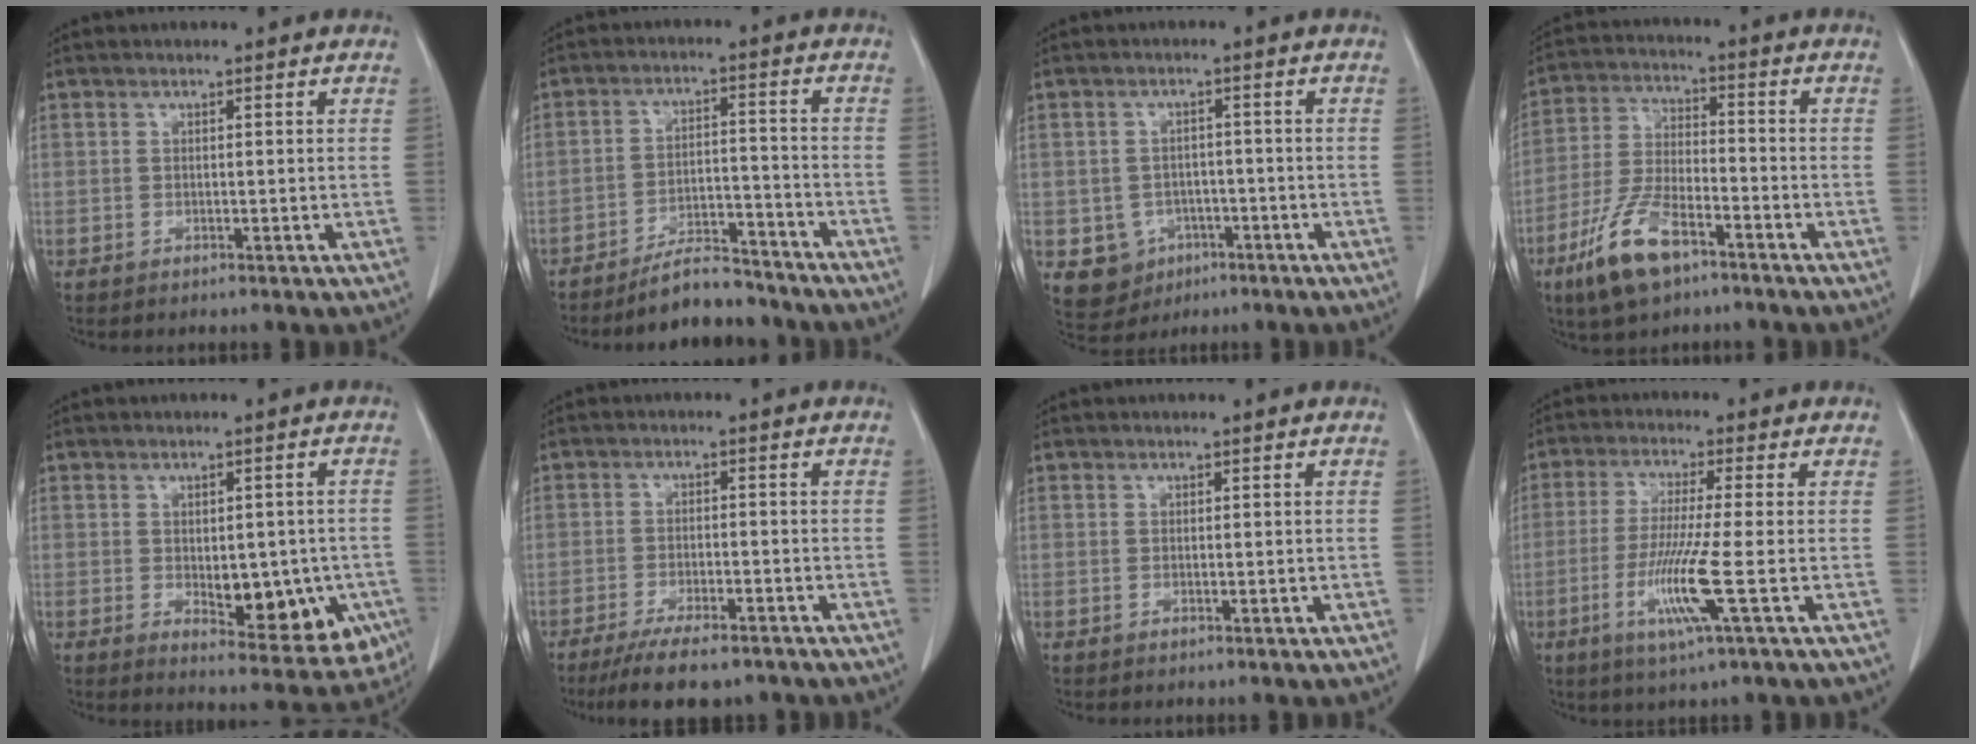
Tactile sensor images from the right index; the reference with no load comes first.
{"total": 9.3, "force": [-8.3, 2.6, 3.1], "torque": [-0.048, 0.012, -0.136]}
{"total": 7.3, "force": [-2.9, 6.4, 2.0], "torque": [-0.038, 0.009, -0.029]}
{"total": 12.0, "force": [-7.1, 4.4, 8.6], "torque": [-0.189, -0.006, -0.132]}
{"total": 13.4, "force": [-3.4, 6.8, 11.0], "torque": [-0.143, 0.006, -0.027]}
{"total": 10.5, "force": [-8.0, 2.8, 6.2], "torque": [-0.100, -0.015, -0.123]}
{"total": 0.6, "force": [-0.1, 0.3, 0.5], "torque": [-0.016, 0.000, 0.000]}
{"total": 9.4, "force": [-2.9, -0.7, 8.9], "torque": [-0.181, -0.023, -0.060]}